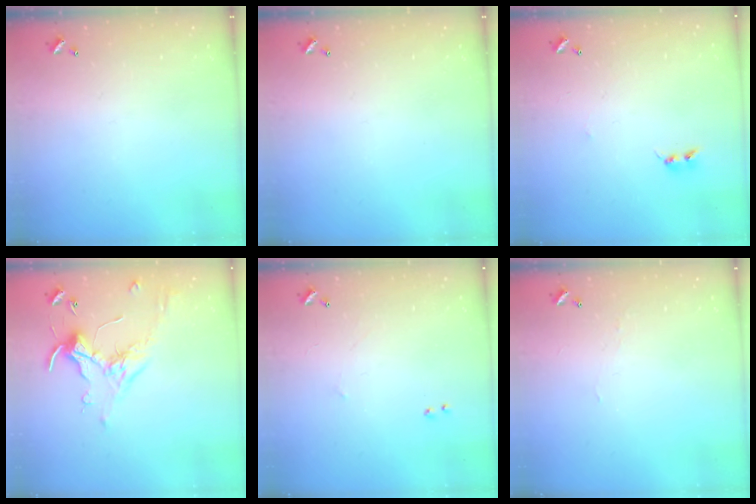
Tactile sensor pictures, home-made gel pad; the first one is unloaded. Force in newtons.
{"total": 0.0}
{"total": 2.5, "press": 2.5, "slide": 0.4}
{"total": 0.9, "press": 0.5, "slide": 0.7}
{"total": 2.5, "press": 2.4, "slide": 0.4}
{"total": 1.2, "press": 1.1, "slide": 0.3}